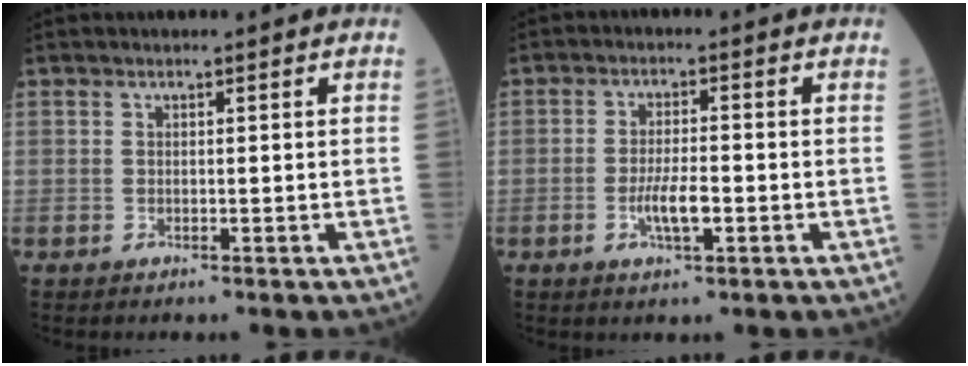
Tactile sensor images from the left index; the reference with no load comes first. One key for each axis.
{"total": 4.5, "fx": -1.5, "fy": 1.0, "fz": 4.1, "tx": -0.082, "ty": -0.001, "tz": -0.026}